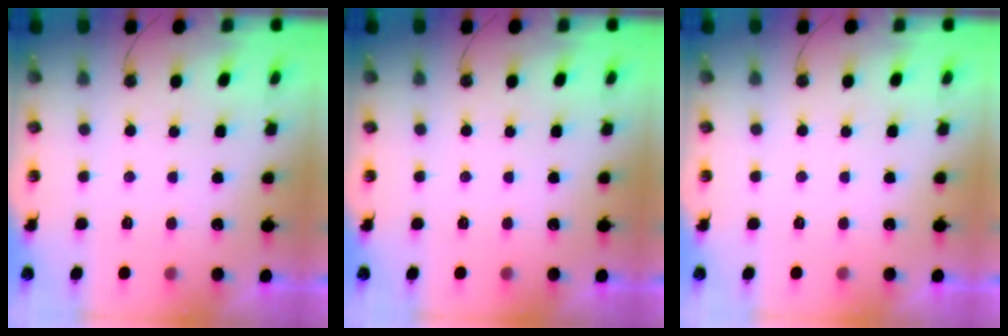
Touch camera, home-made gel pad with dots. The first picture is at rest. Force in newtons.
{"total": 0.0}
{"total": 0.0}